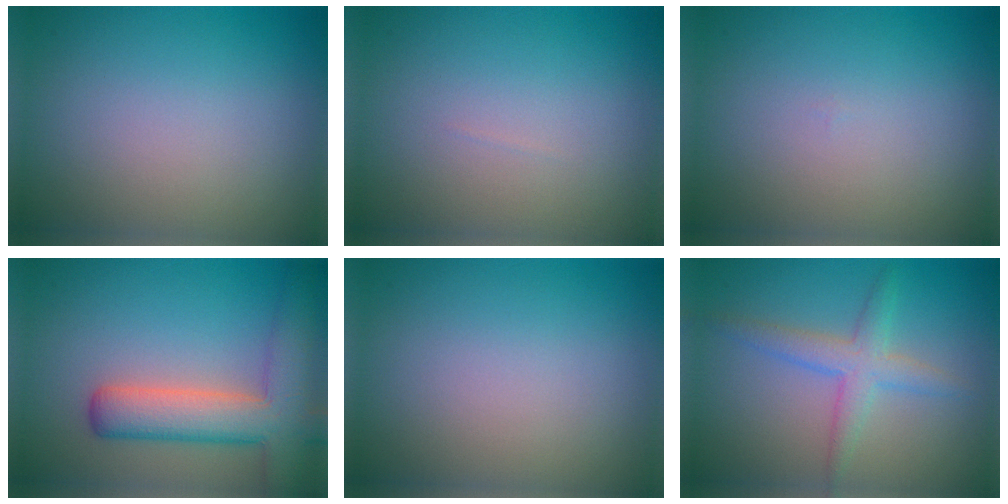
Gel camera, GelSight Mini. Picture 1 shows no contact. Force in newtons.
{"total": 0.0}
{"total": 0.0}
{"total": 7.1, "press": 7.1, "slide": 0.4}
{"total": 0.0}
{"total": 2.9, "press": 2.9, "slide": 0.0}